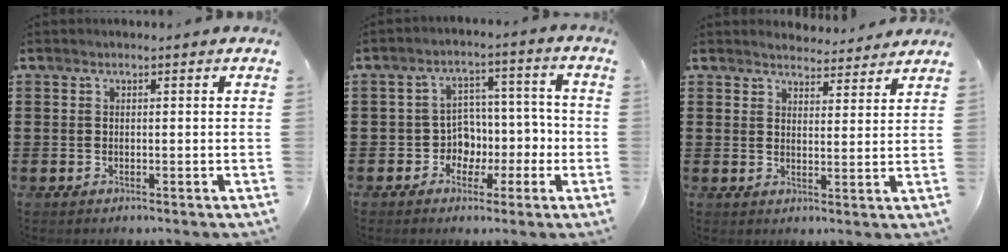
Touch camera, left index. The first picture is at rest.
{"total": 5.7, "force": [-1.2, 5.4, 1.1], "torque": [-0.037, -0.003, -0.020]}
{"total": 3.6, "force": [3.6, 0.3, 0.2], "torque": [-0.015, -0.017, 0.065]}